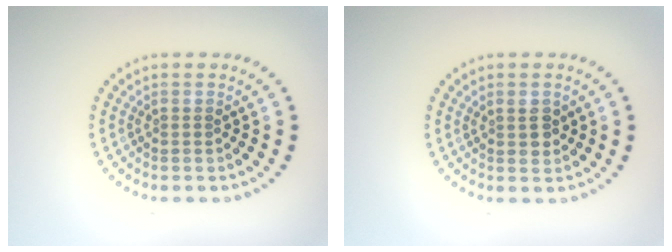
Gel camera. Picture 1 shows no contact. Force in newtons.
{"total": 1.6, "press": 1.5, "slide": 0.5}